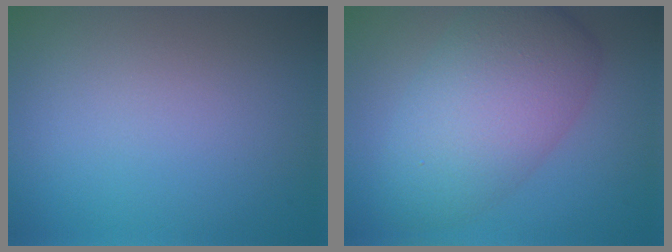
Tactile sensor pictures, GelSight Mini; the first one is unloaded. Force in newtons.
{"total": 7.7, "press": 7.7, "slide": 0.4}